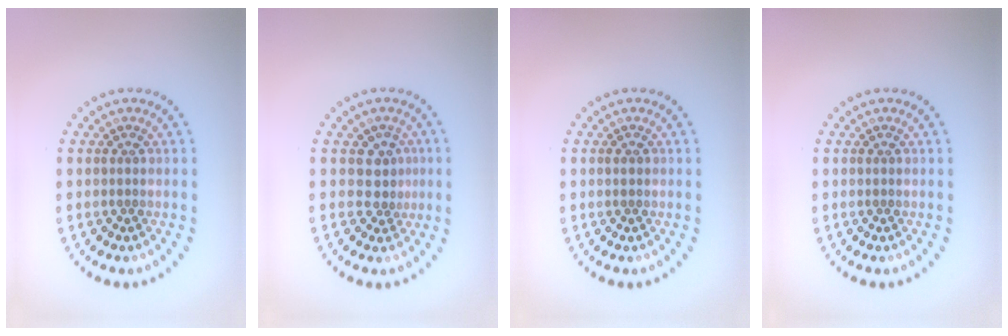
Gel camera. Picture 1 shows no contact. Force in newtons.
{"total": 1.7, "press": 1.4, "slide": 1.0}
{"total": 0.5, "press": 0.5, "slide": 0.1}
{"total": 0.0}